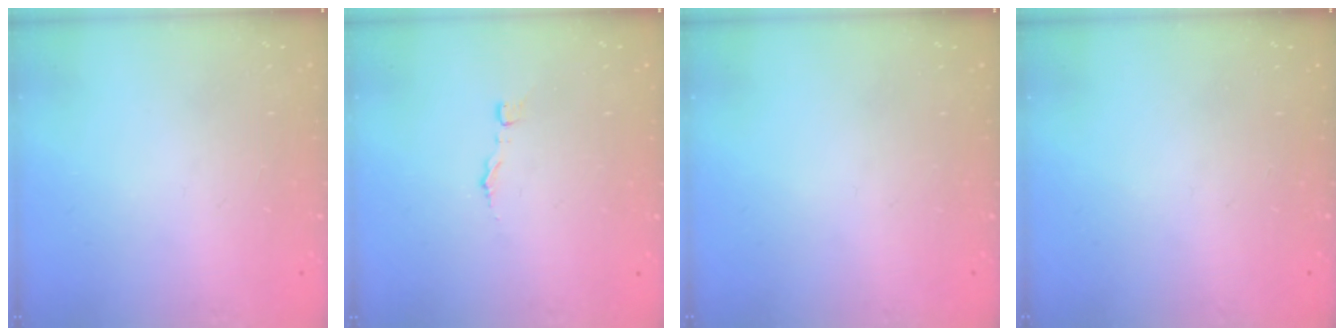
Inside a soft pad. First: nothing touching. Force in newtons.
{"total": 2.7, "press": 2.7, "slide": 0.3}
{"total": 0.0}
{"total": 0.0}